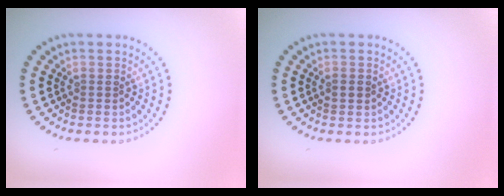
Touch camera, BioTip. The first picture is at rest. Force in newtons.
{"total": 1.1, "press": 1.1, "slide": 0.0}